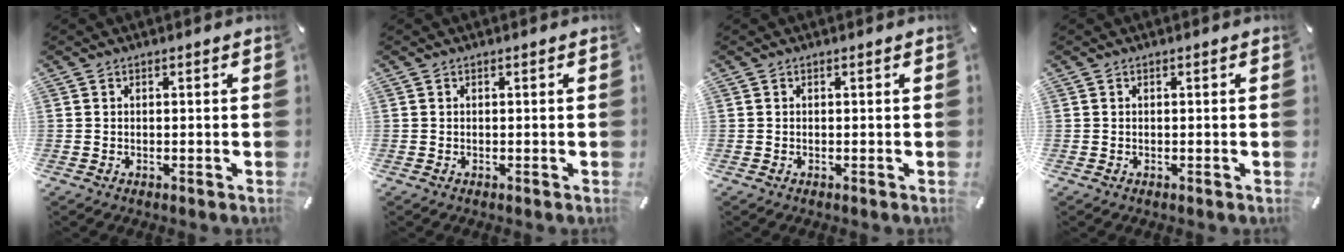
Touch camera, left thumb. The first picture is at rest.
{"total": 0.0}
{"total": 0.0}
{"total": 0.0}